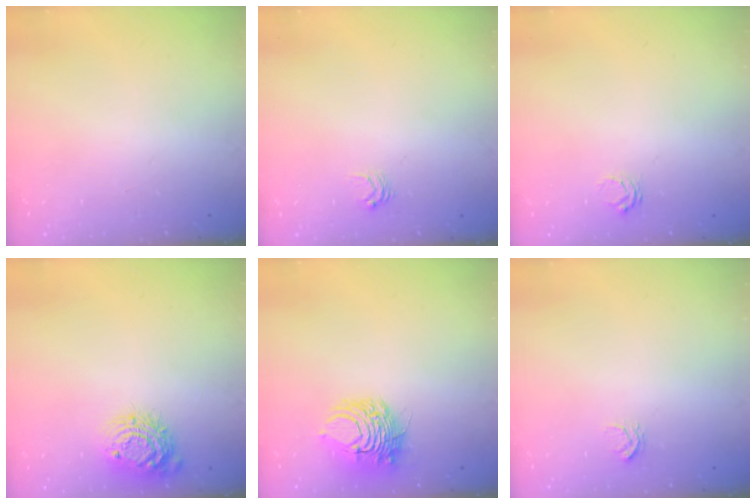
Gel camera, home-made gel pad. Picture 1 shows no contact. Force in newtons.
{"total": 2.9, "press": 2.8, "slide": 0.4}
{"total": 2.5, "press": 2.5, "slide": 0.2}
{"total": 11.0, "press": 11.0, "slide": 0.5}
{"total": 8.7, "press": 8.7, "slide": 0.9}
{"total": 2.6, "press": 2.6, "slide": 0.2}